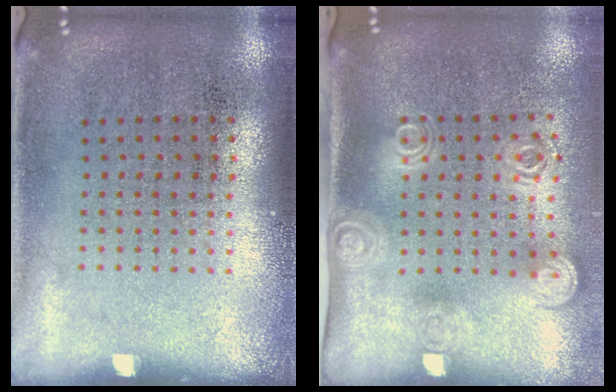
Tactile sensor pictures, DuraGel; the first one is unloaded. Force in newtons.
{"total": 1.9, "press": 1.4, "slide": 1.3}